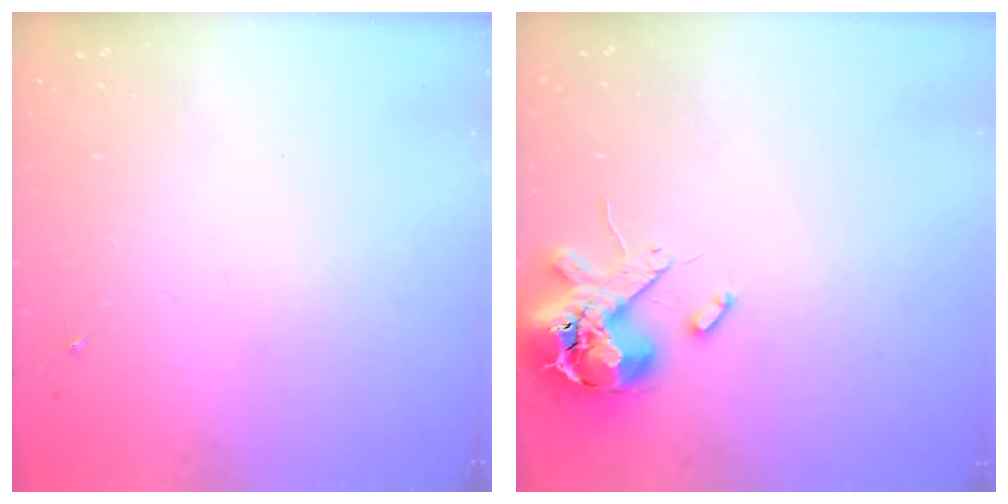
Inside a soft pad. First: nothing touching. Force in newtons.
{"total": 12.8, "press": 12.6, "slide": 2.0}